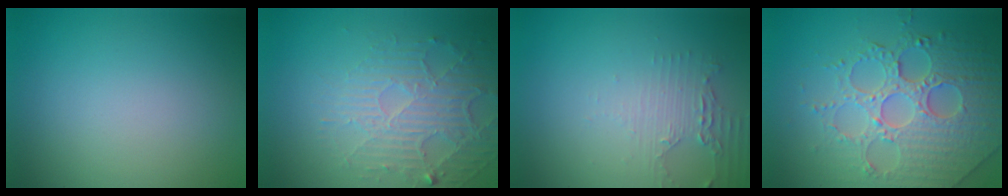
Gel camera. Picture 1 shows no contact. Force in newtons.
{"total": 4.8, "press": 3.4, "slide": 3.4}
{"total": 2.2, "press": 1.8, "slide": 1.2}
{"total": 7.1, "press": 5.9, "slide": 4.0}